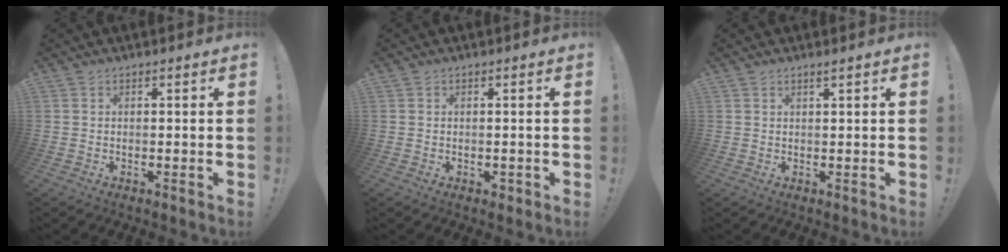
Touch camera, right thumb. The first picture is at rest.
{"total": 1.1, "force": [-0.2, 1.0, 0.4], "torque": [0.002, -0.001, -0.005]}
{"total": 1.1, "force": [0.8, -0.1, 0.7], "torque": [-0.016, -0.001, 0.015]}